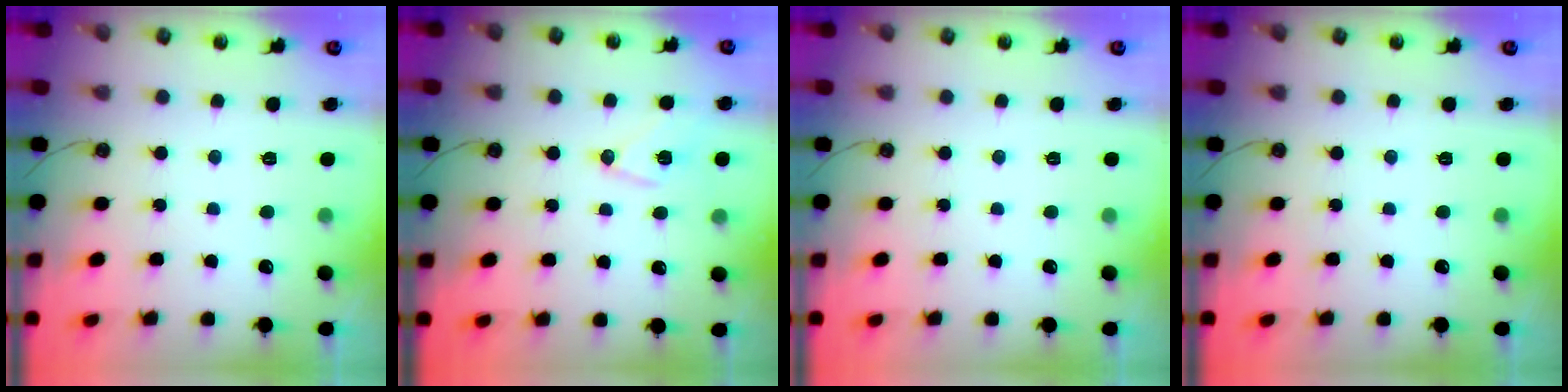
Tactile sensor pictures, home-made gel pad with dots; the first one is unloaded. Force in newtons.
{"total": 10.8, "press": 10.8, "slide": 0.8}
{"total": 0.0}
{"total": 0.0}